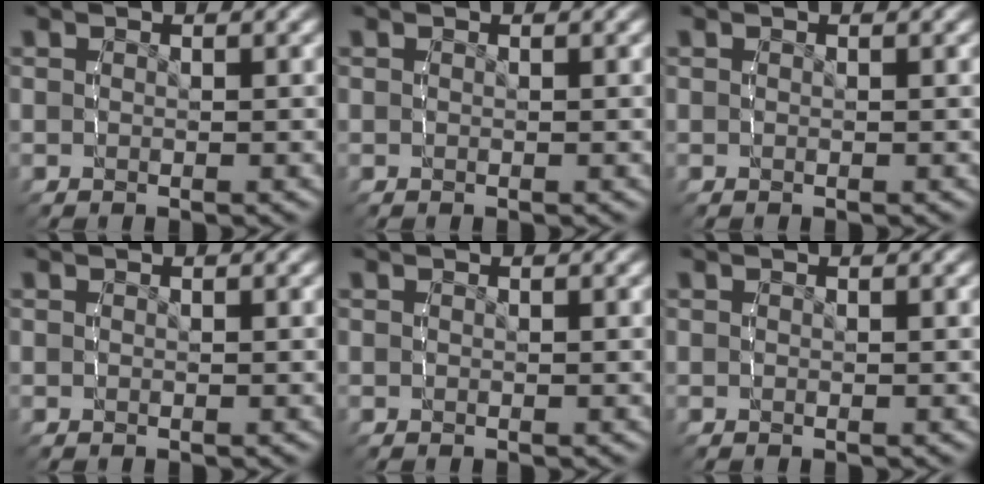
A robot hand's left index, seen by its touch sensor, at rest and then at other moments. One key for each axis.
{"total": 0.0}
{"total": 0.0}
{"total": 0.0}
{"total": 0.0}
{"total": 0.0}